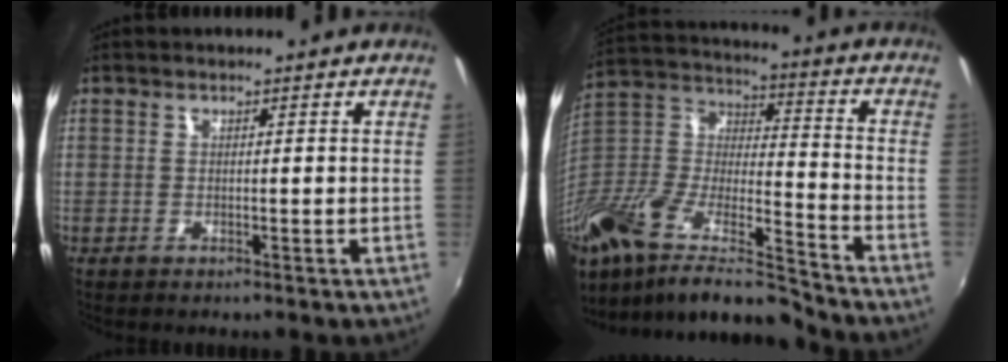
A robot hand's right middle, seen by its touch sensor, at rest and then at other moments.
{"total": 21.7, "force": [-15.9, 5.3, 13.8], "torque": [-0.261, -0.023, -0.296]}